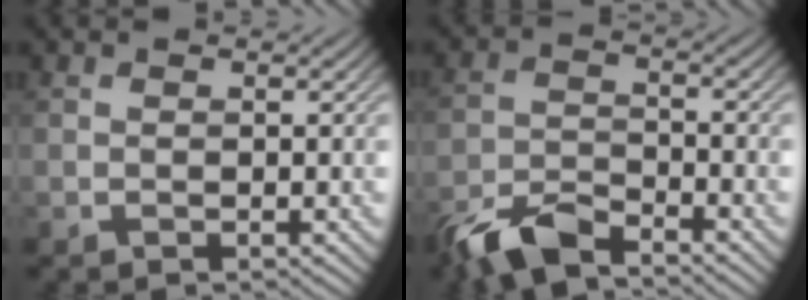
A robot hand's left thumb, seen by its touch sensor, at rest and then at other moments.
{"total": 6.6, "force": [-5.5, 1.8, 3.3], "torque": [-0.068, -0.004, -0.115]}